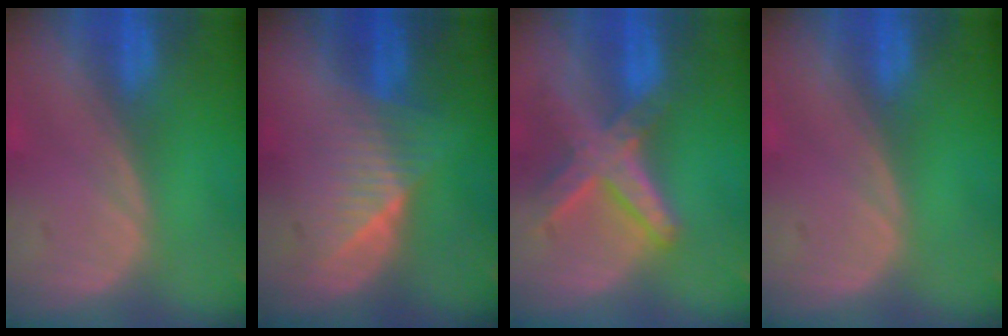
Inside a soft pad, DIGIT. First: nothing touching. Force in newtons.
{"total": 6.1, "press": 5.7, "slide": 2.1}
{"total": 8.2, "press": 7.1, "slide": 4.3}
{"total": 0.0}